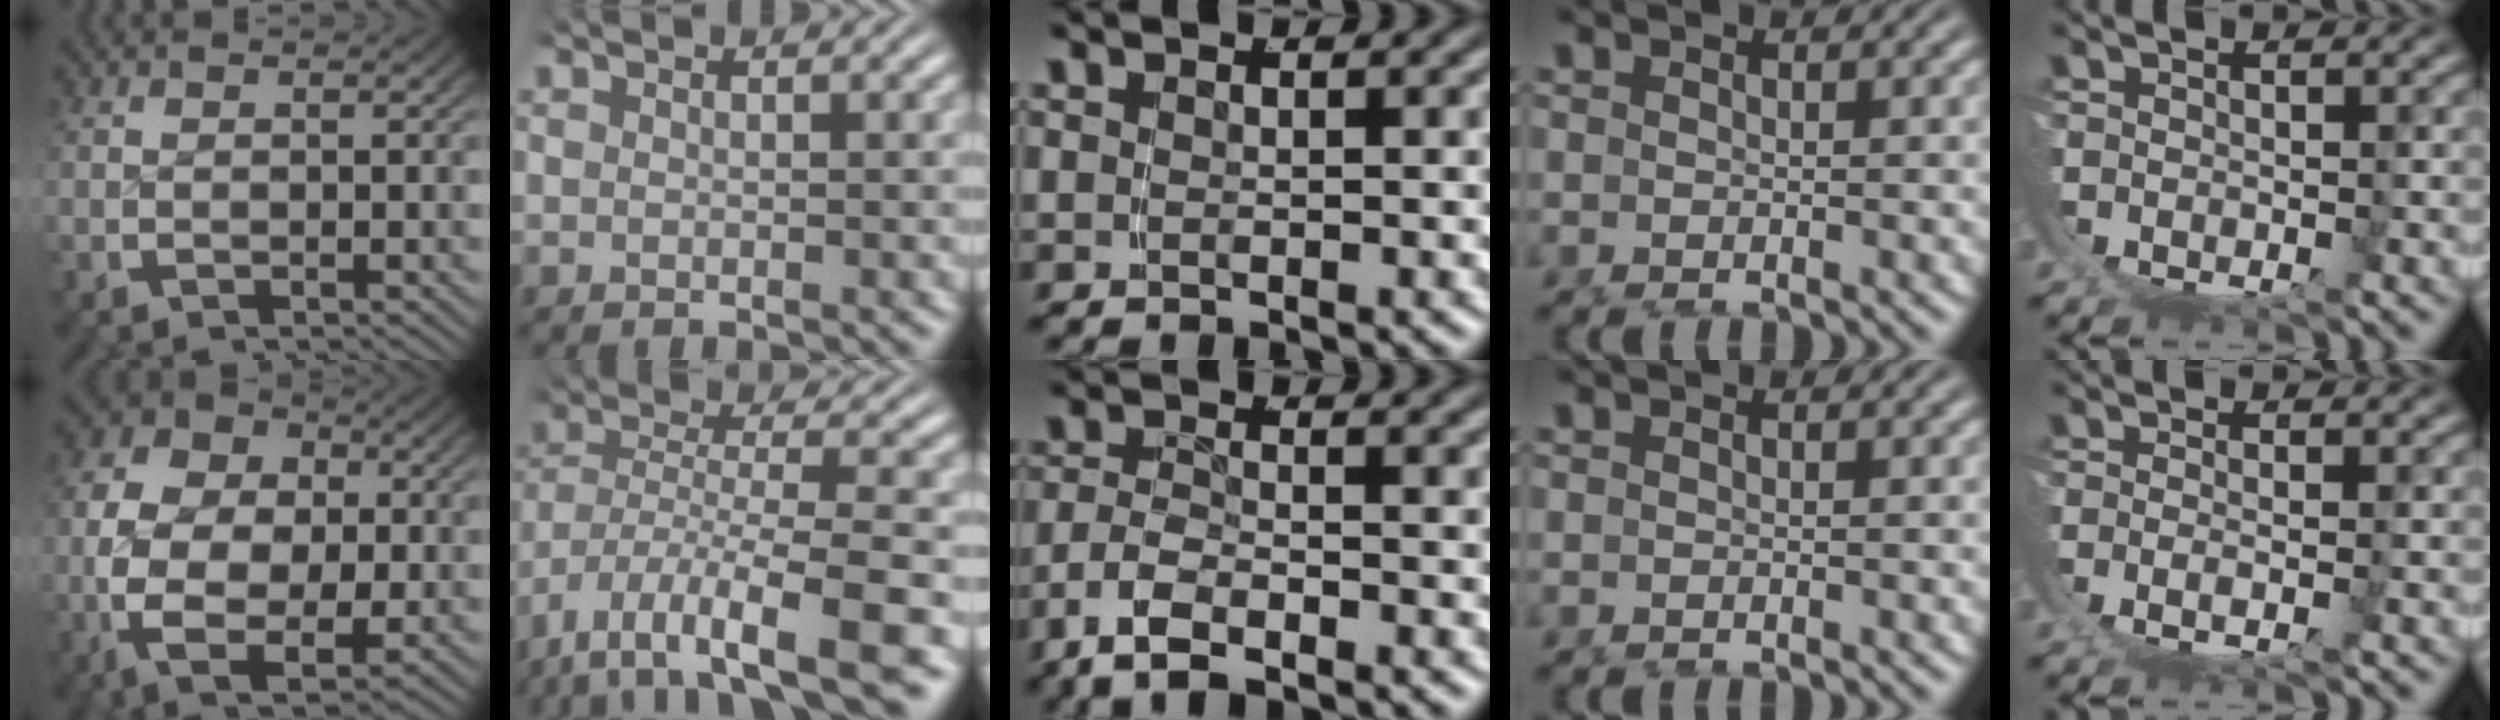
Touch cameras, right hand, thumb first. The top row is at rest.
{"thumb": {"total": 13.8, "force": [-1.0, 10.1, 9.3], "torque": [-0.191, -0.034, -0.010]}, "index": {"total": 8.3, "force": [-4.7, 3.3, 6.1], "torque": [-0.114, -0.033, -0.053]}, "middle": {"total": 4.1, "force": [-2.1, 2.2, 2.7], "torque": [-0.064, -0.014, -0.031]}, "little": {"total": 1.9, "force": [0.5, 0.0, 1.8], "torque": [-0.046, -0.012, 0.017]}}